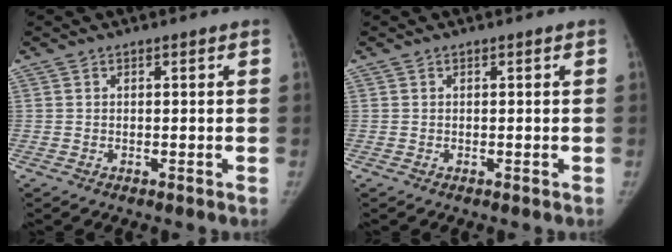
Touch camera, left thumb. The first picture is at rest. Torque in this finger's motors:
{"motor_torque": [-0.09, -0.12, 0.45, -0.13, 0.08]}